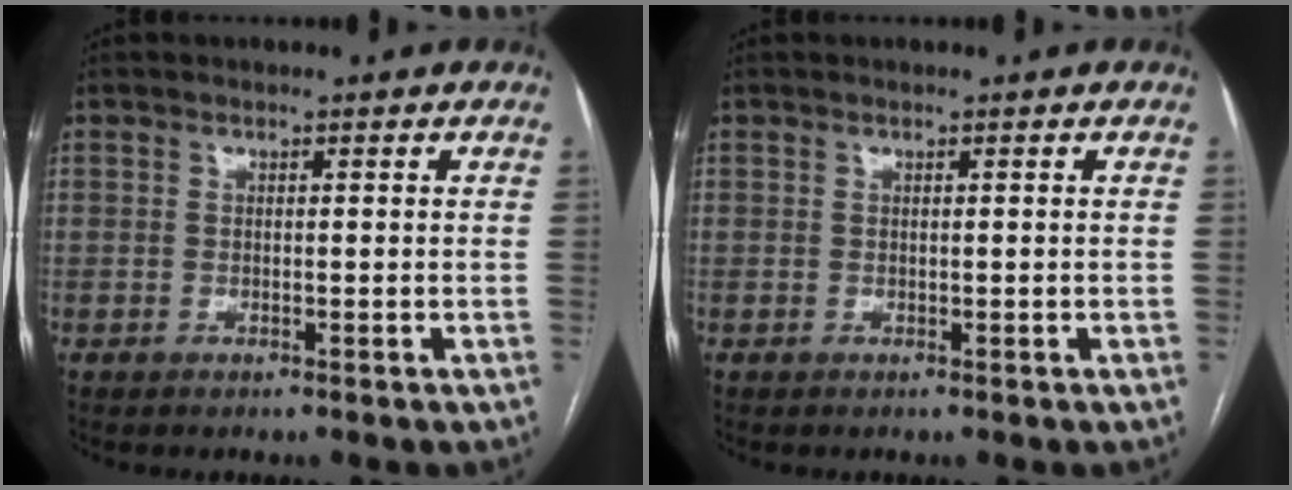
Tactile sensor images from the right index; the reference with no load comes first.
{"total": 0.0}